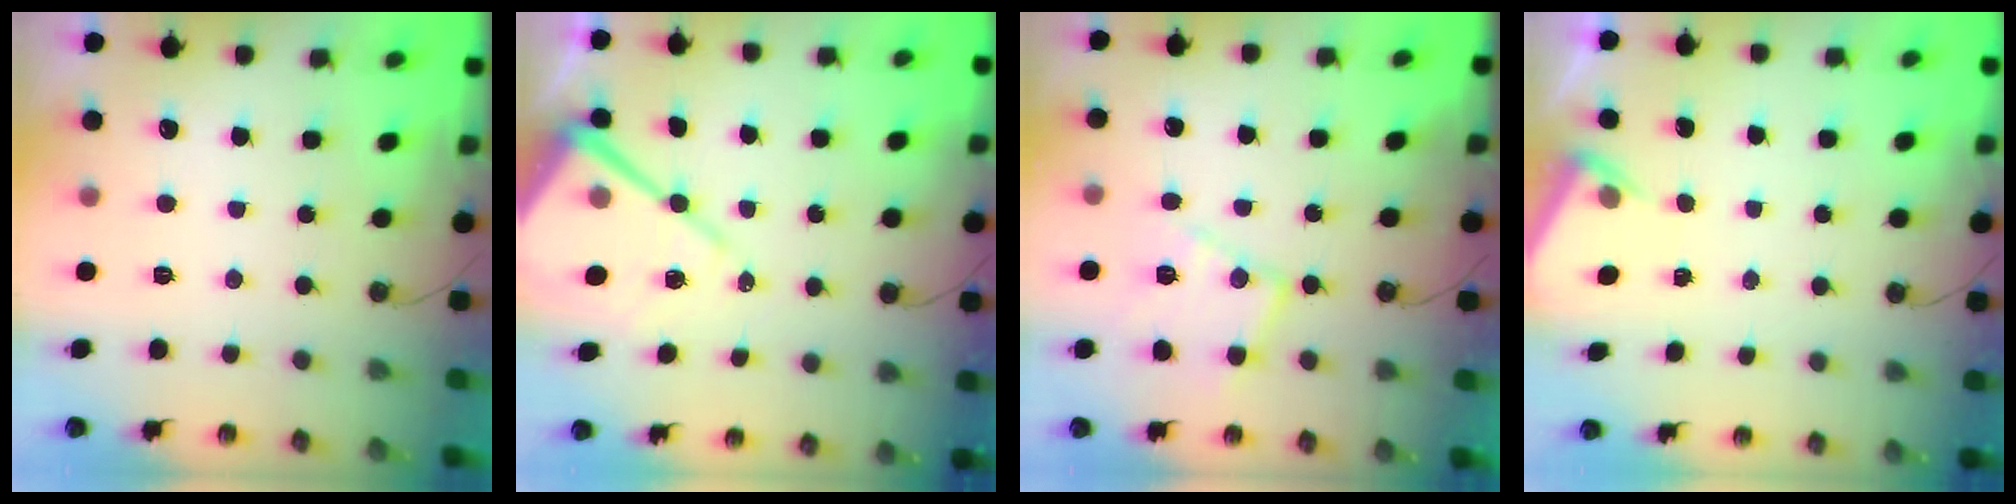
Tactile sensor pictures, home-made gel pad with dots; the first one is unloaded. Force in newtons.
{"total": 13.4, "press": 13.4, "slide": 1.5}
{"total": 12.3, "press": 12.3, "slide": 0.9}
{"total": 3.3, "press": 3.3, "slide": 0.5}